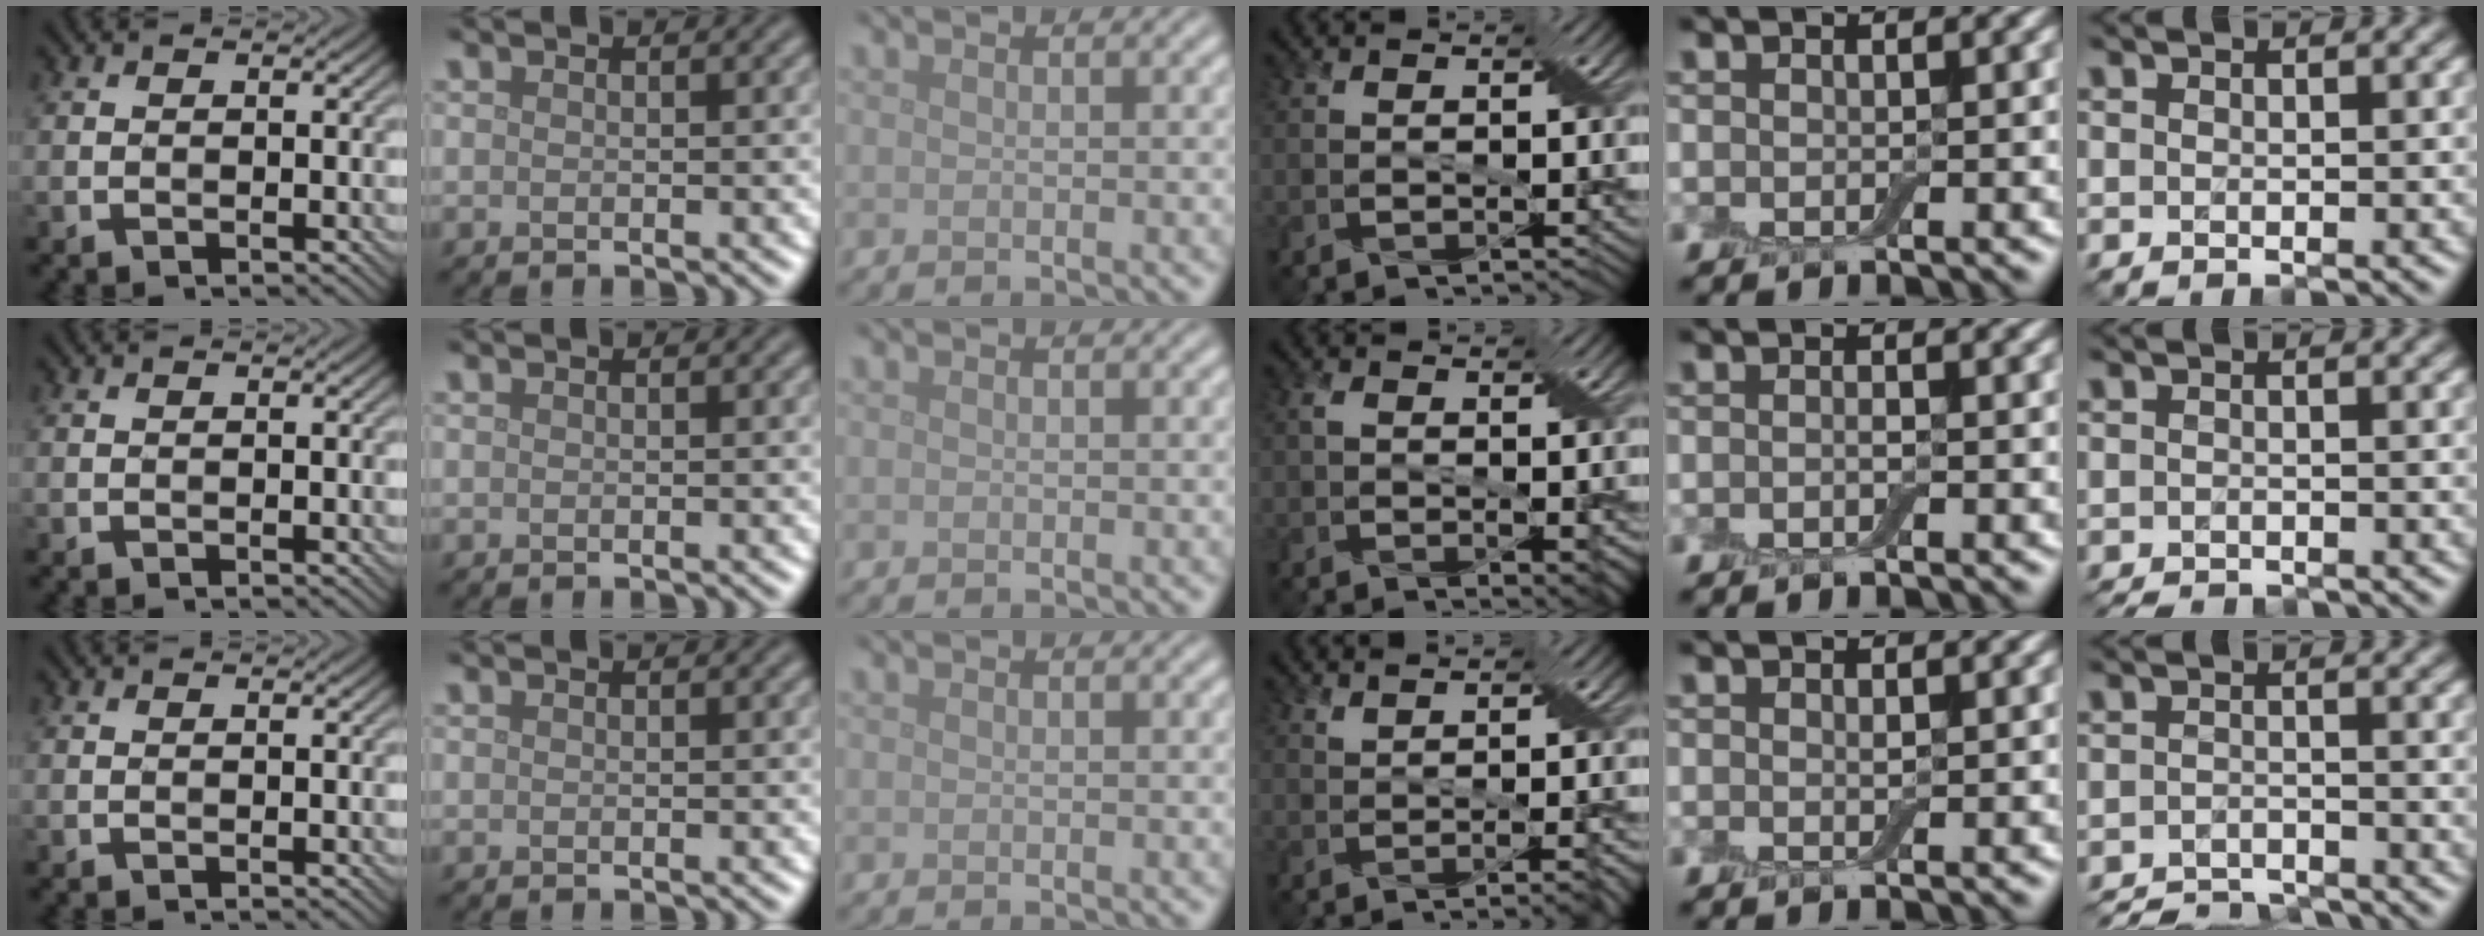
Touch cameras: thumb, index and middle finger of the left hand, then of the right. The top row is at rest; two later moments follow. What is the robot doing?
{"motion": "fold", "object": "apron"}